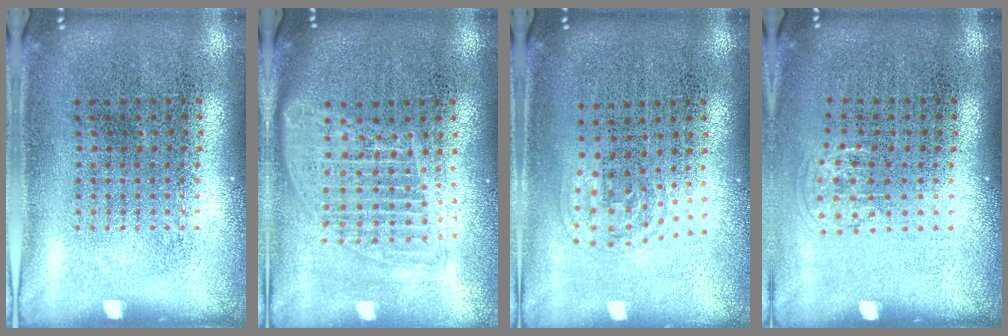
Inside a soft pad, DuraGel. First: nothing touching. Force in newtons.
{"total": 1.6, "press": 1.4, "slide": 0.8}
{"total": 1.0, "press": 0.7, "slide": 0.7}
{"total": 0.7, "press": 0.5, "slide": 0.4}